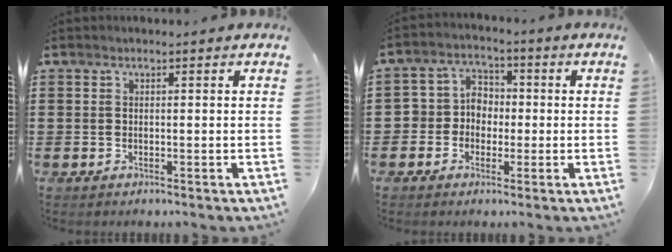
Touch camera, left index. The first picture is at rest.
{"total": 4.6, "force": [-1.4, 4.3, 0.9], "torque": [-0.037, 0.012, -0.033]}